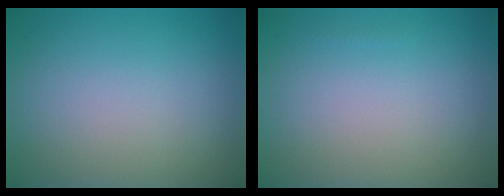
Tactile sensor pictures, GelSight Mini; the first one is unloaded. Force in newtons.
{"total": 0.0}